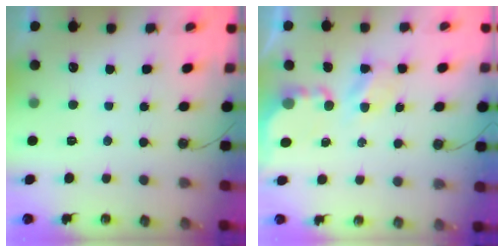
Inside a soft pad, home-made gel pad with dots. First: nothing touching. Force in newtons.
{"total": 4.5, "press": 4.5, "slide": 0.3}